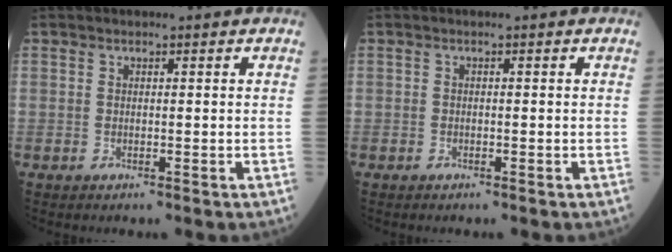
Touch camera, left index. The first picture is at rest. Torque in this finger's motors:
{"motor_torque": [-0.03, 0.03, -0.01, 0.00]}